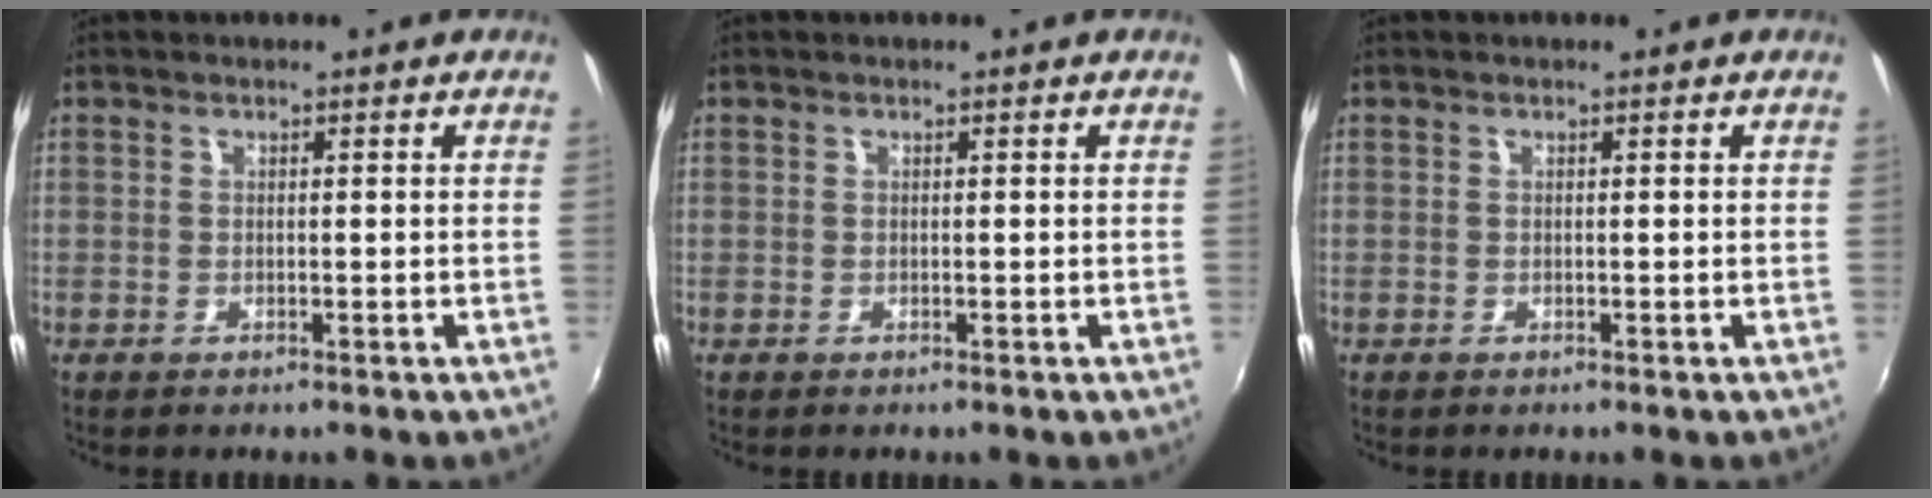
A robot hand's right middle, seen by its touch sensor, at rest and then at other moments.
{"total": 0.0}
{"total": 0.0}